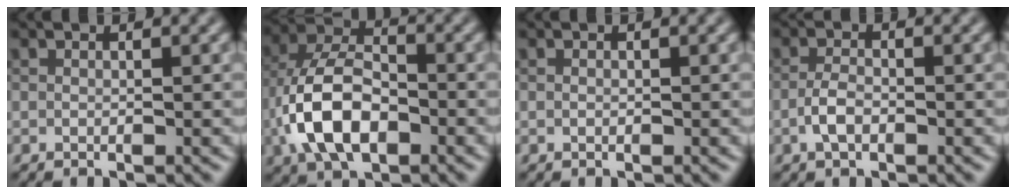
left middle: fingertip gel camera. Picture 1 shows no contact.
{"total": 8.3, "force": [-2.7, 4.7, 6.3], "torque": [-0.137, 0.008, -0.059]}
{"total": 0.0}
{"total": 2.0, "force": [-0.9, 1.0, 1.5], "torque": [-0.031, 0.004, -0.022]}